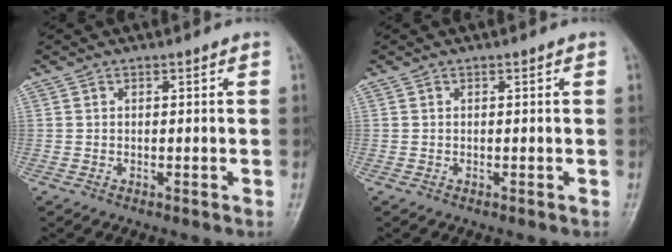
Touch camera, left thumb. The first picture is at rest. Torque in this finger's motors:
{"motor_torque": [-0.06, 0.07, -0.06, -0.07, 0.00]}